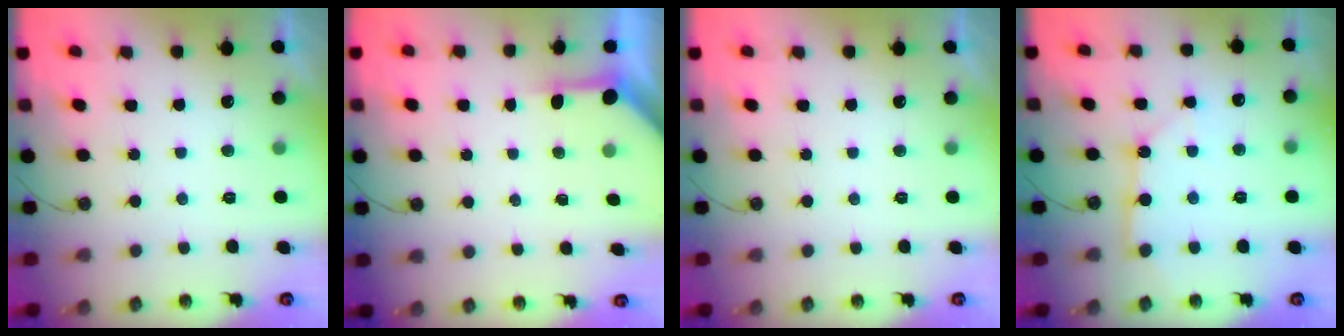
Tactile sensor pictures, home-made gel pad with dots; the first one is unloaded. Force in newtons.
{"total": 3.4, "press": 3.4, "slide": 0.3}
{"total": 0.0}
{"total": 3.9, "press": 3.8, "slide": 0.3}